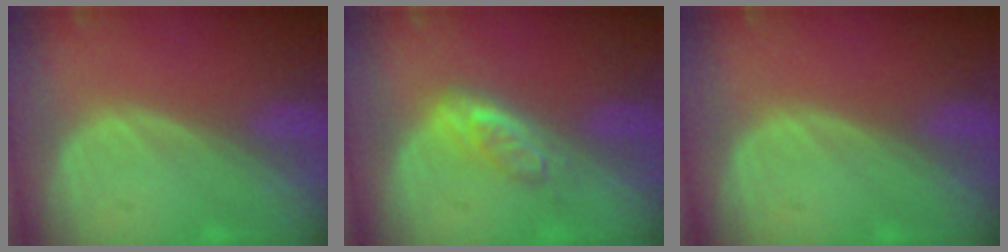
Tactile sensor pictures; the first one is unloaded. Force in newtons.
{"total": 4.1, "press": 4.0, "slide": 0.3}
{"total": 0.0}